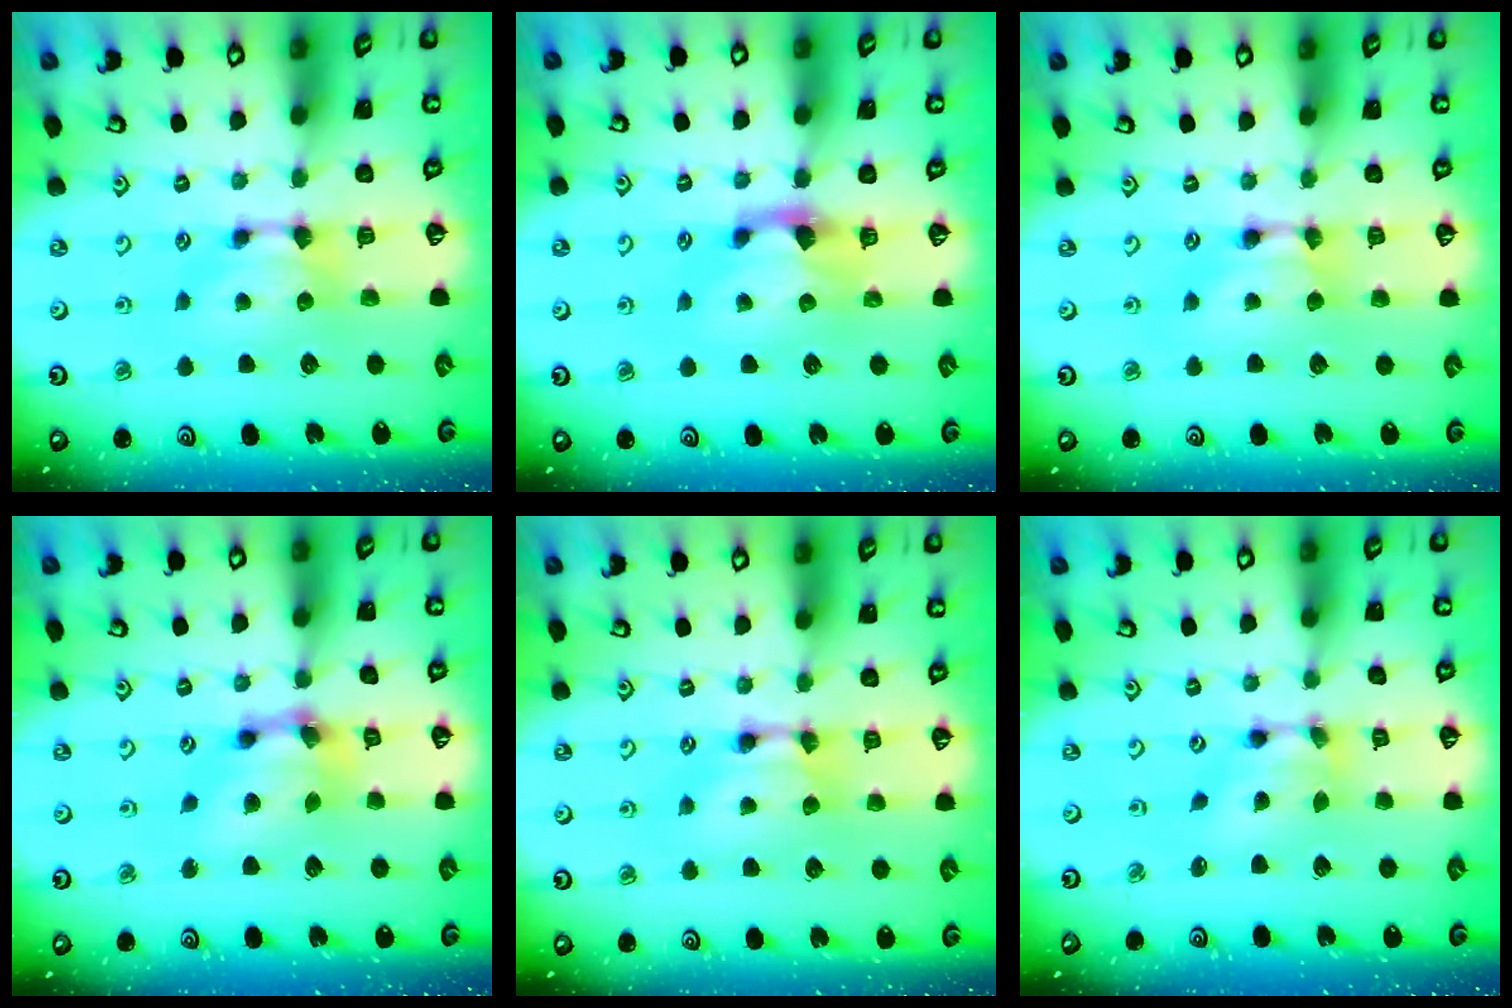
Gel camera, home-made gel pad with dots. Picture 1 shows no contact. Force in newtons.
{"total": 1.2, "press": 0.9, "slide": 0.9}
{"total": 1.5, "press": 1.5, "slide": 0.2}
{"total": 6.0, "press": 5.6, "slide": 2.2}
{"total": 1.9, "press": 1.9, "slide": 0.2}
{"total": 5.6, "press": 4.9, "slide": 2.7}